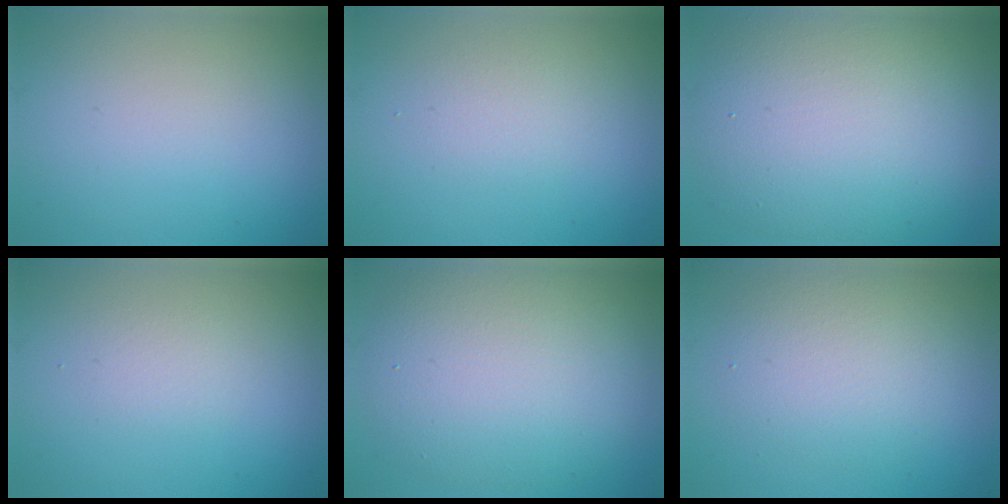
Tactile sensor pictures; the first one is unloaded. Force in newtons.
{"total": 1.5, "press": 1.5, "slide": 0.0}
{"total": 11.4, "press": 11.4, "slide": 0.8}
{"total": 1.2, "press": 1.2, "slide": 0.0}
{"total": 8.7, "press": 8.7, "slide": 0.7}
{"total": 3.9, "press": 3.9, "slide": 0.2}